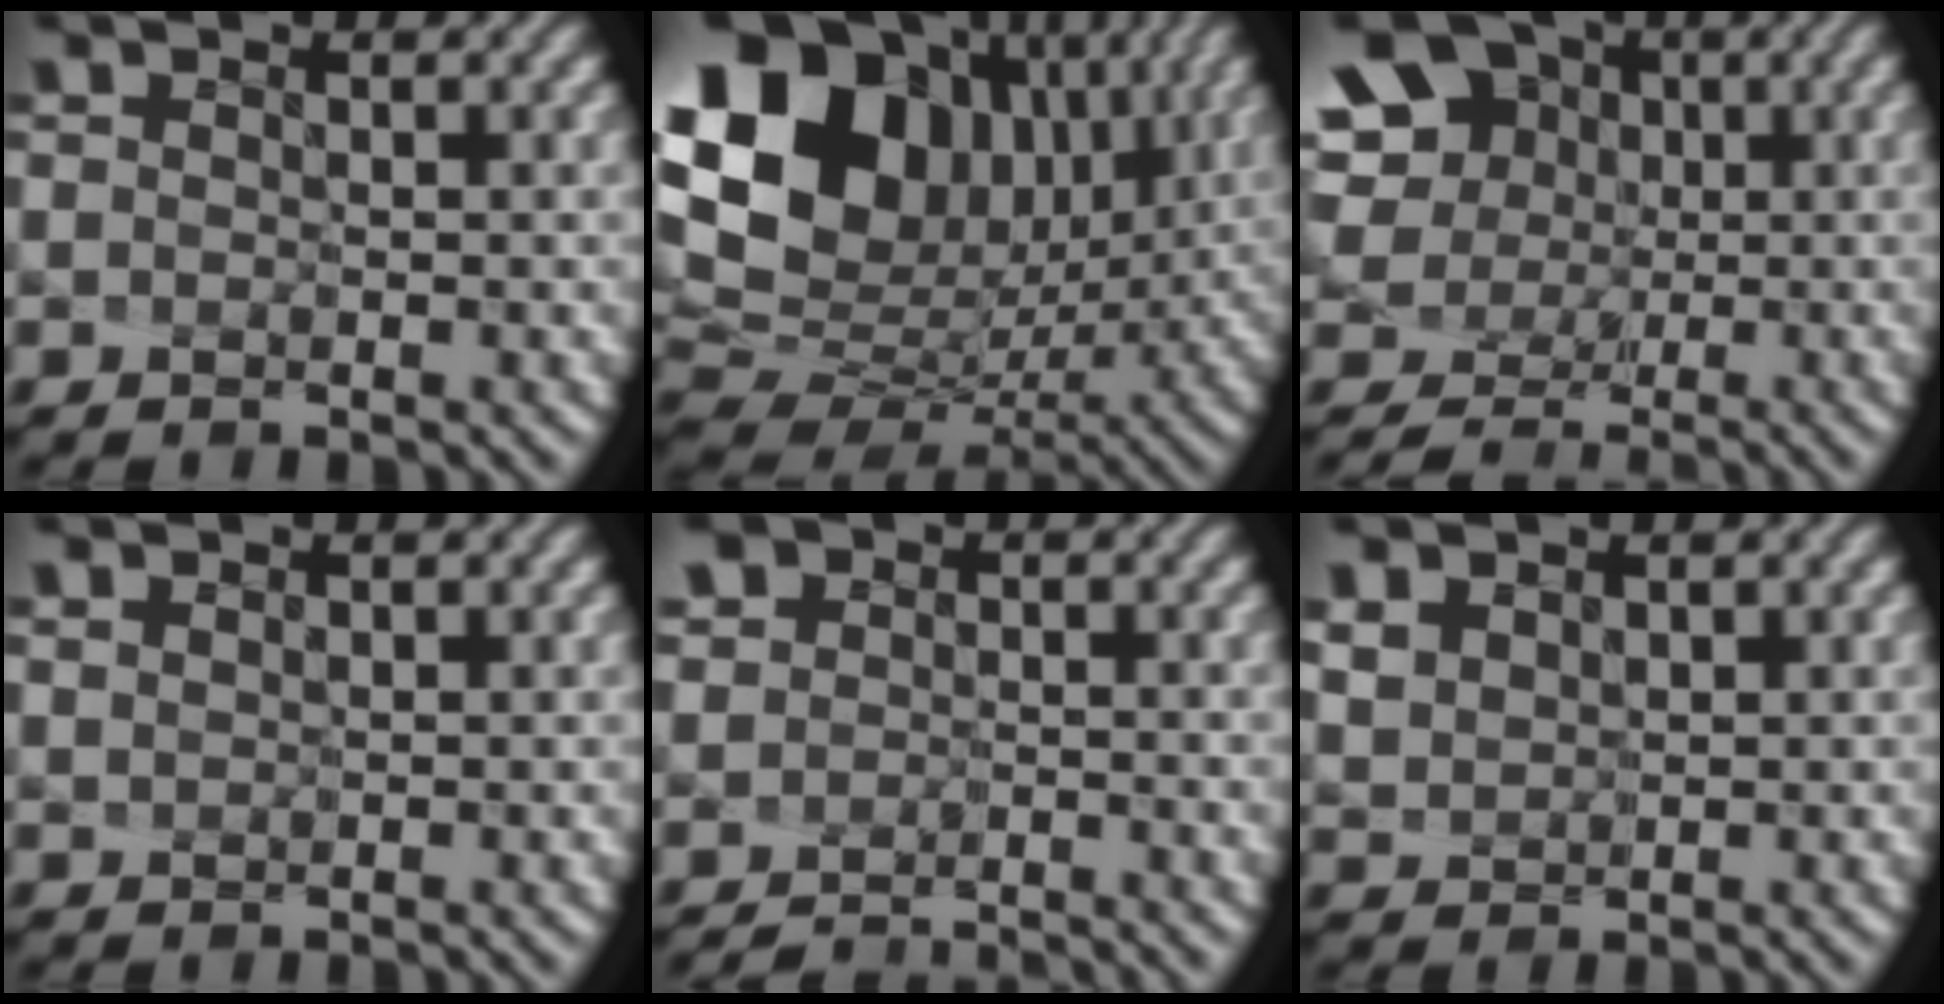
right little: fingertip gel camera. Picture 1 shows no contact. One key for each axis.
{"total": 17.4, "fx": 5.2, "fy": 12.7, "fz": 10.8, "tx": -0.237, "ty": 0.004, "tz": 0.131}
{"total": 9.5, "fx": 1.7, "fy": 8.3, "fz": 4.2, "tx": -0.135, "ty": 0.020, "tz": 0.033}
{"total": 1.3, "fx": 1.1, "fy": 0.7, "fz": 0.5, "tx": -0.028, "ty": -0.011, "tz": 0.029}
{"total": 5.2, "fx": -3.2, "fy": 3.2, "fz": 2.5, "tx": -0.030, "ty": -0.007, "tz": -0.045}
{"total": 2.0, "fx": 1.4, "fy": 1.2, "fz": 0.6, "tx": -0.060, "ty": -0.013, "tz": 0.057}